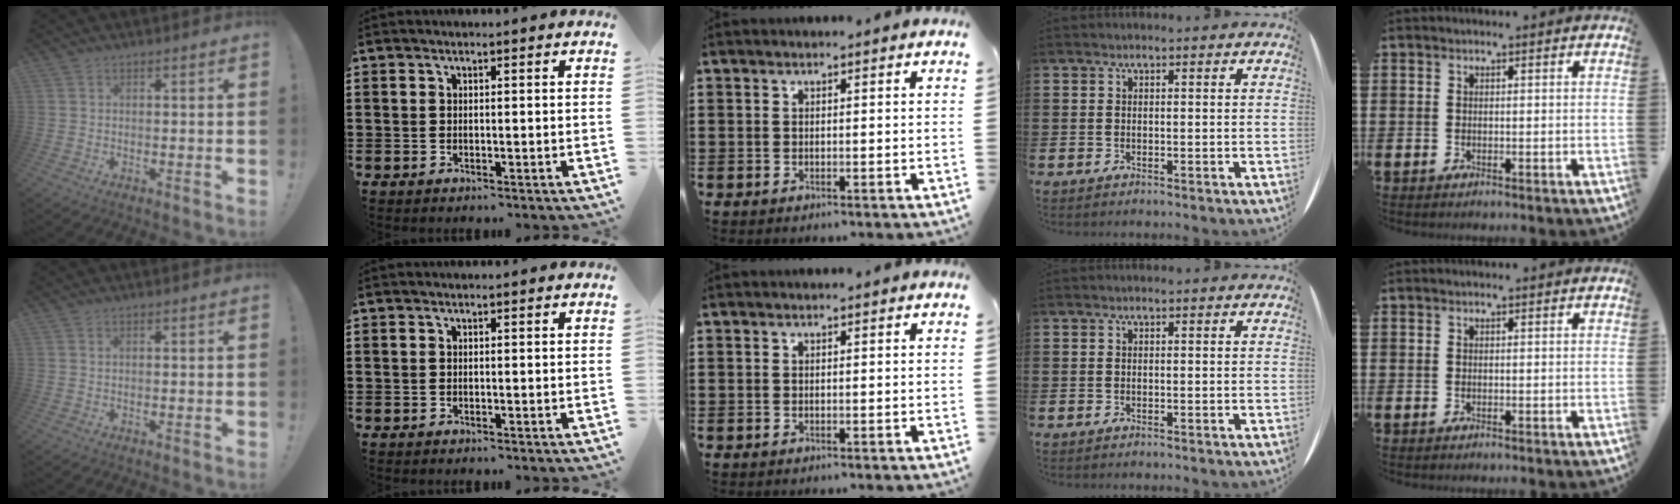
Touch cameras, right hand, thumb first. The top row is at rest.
{"thumb": {"total": 0.5, "force": [0.3, 0.2, 0.4], "torque": [-0.014, 0.005, 0.006]}}